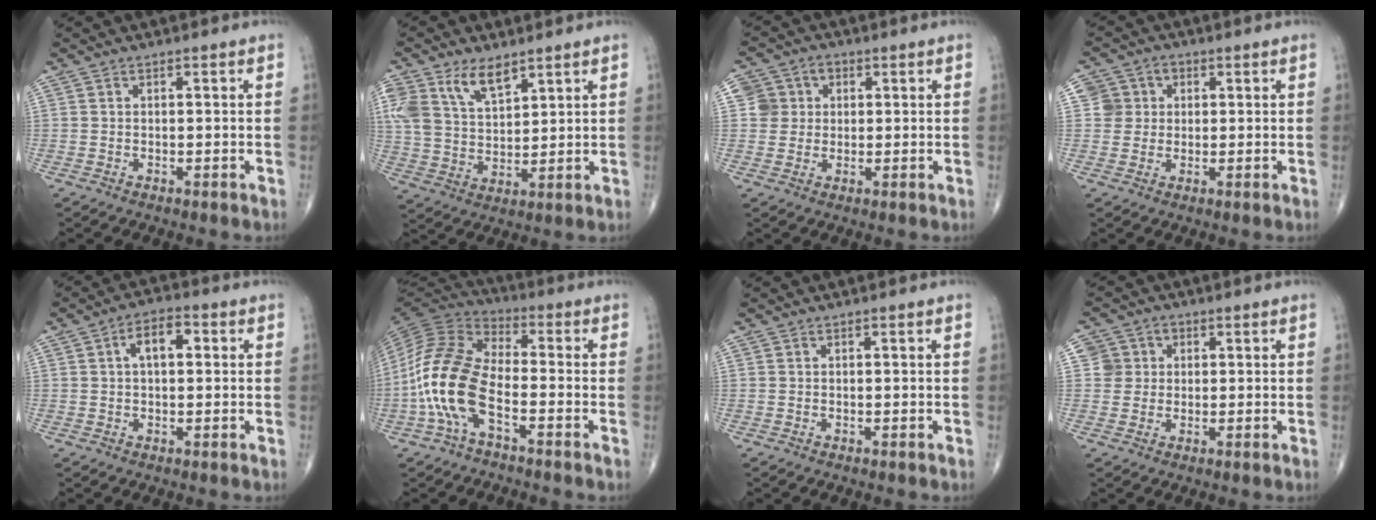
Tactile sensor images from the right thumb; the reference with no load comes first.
{"total": 11.9, "force": [6.8, 6.6, 7.2], "torque": [-0.130, -0.019, 0.142]}
{"total": 5.8, "force": [1.0, 5.6, 1.1], "torque": [0.012, 0.010, 0.011]}
{"total": 5.2, "force": [1.0, 5.1, 0.8], "torque": [0.021, 0.007, 0.012]}
{"total": 6.0, "force": [1.2, 3.2, 4.9], "torque": [-0.076, 0.017, 0.013]}
{"total": 14.8, "force": [-4.9, 6.8, 12.2], "torque": [-0.264, 0.038, -0.103]}
{"total": 0.0}
{"total": 4.6, "force": [0.8, 4.5, 0.4], "torque": [0.026, 0.005, 0.009]}